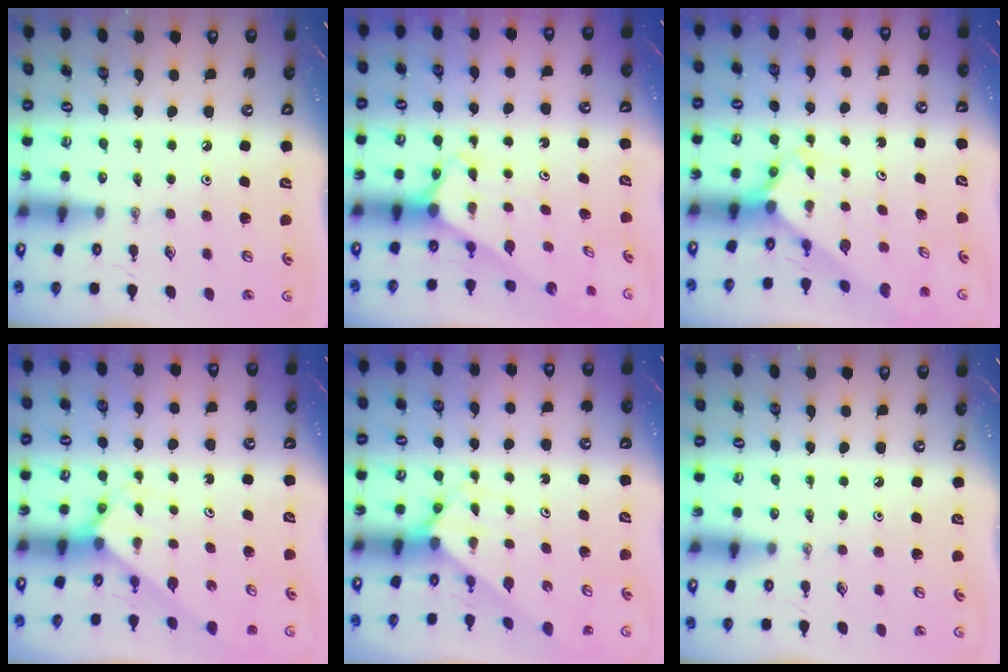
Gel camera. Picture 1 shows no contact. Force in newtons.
{"total": 2.3, "press": 2.3, "slide": 0.2}
{"total": 2.4, "press": 2.4, "slide": 0.2}
{"total": 2.2, "press": 2.2, "slide": 0.2}
{"total": 2.3, "press": 2.3, "slide": 0.2}
{"total": 0.0}